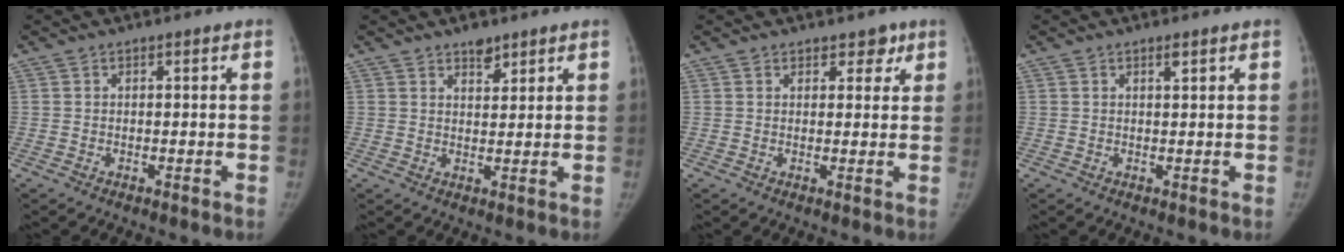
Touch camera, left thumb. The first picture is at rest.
{"total": 3.2, "force": [2.5, 1.5, 1.4], "torque": [-0.007, -0.016, 0.040]}
{"total": 2.9, "force": [2.0, 1.9, 1.1], "torque": [0.012, -0.010, 0.025]}
{"total": 1.0, "force": [0.7, 0.1, 0.7], "torque": [-0.011, -0.005, 0.012]}